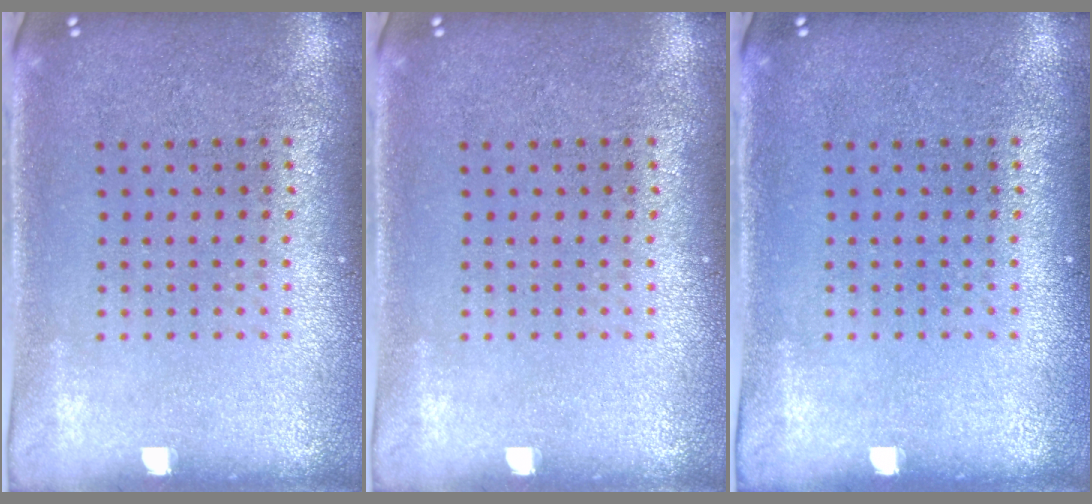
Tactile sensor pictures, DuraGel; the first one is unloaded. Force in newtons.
{"total": 0.0}
{"total": 0.0}